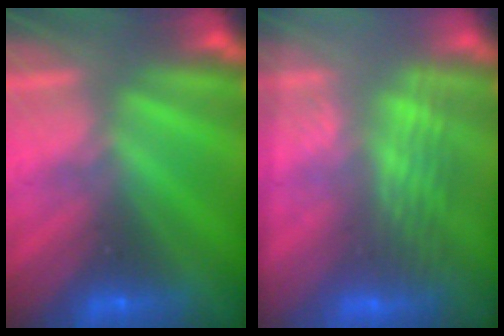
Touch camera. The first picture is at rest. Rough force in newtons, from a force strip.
{"total": 2.8}